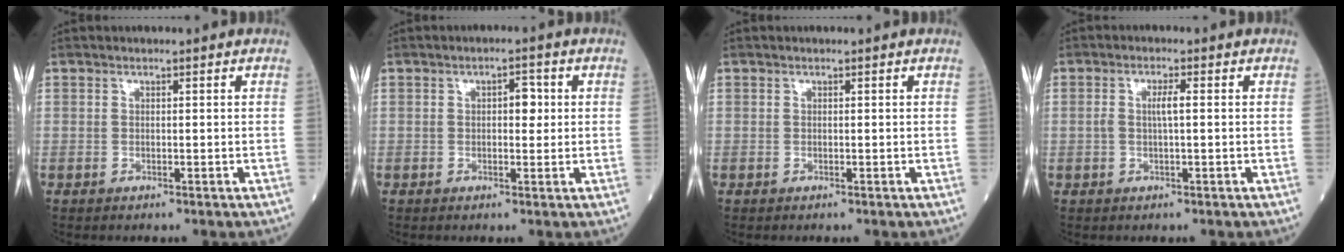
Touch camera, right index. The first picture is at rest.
{"total": 3.0, "force": [0.5, 1.4, 2.6], "torque": [-0.037, 0.012, 0.006]}
{"total": 0.0}
{"total": 2.5, "force": [0.2, 0.3, 2.5], "torque": [-0.051, 0.003, 0.003]}